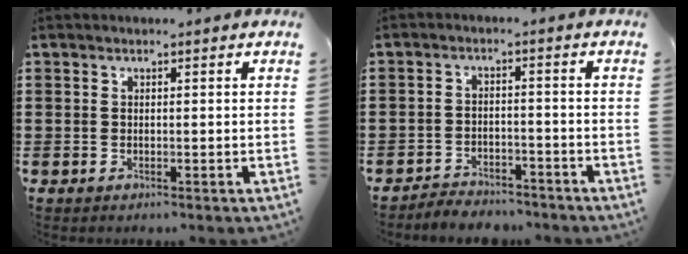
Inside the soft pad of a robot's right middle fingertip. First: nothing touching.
{"total": 3.5, "force": [-3.5, 0.6, -0.1], "torque": [-0.005, 0.003, -0.075]}